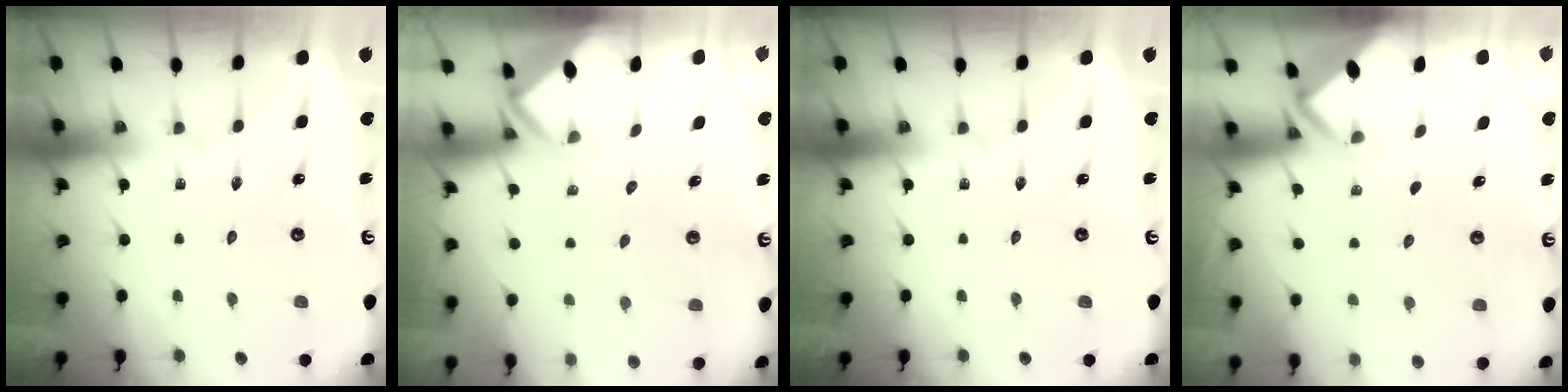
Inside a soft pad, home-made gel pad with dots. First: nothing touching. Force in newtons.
{"total": 2.4, "press": 2.4, "slide": 0.1}
{"total": 0.0}
{"total": 2.0, "press": 2.0, "slide": 0.0}